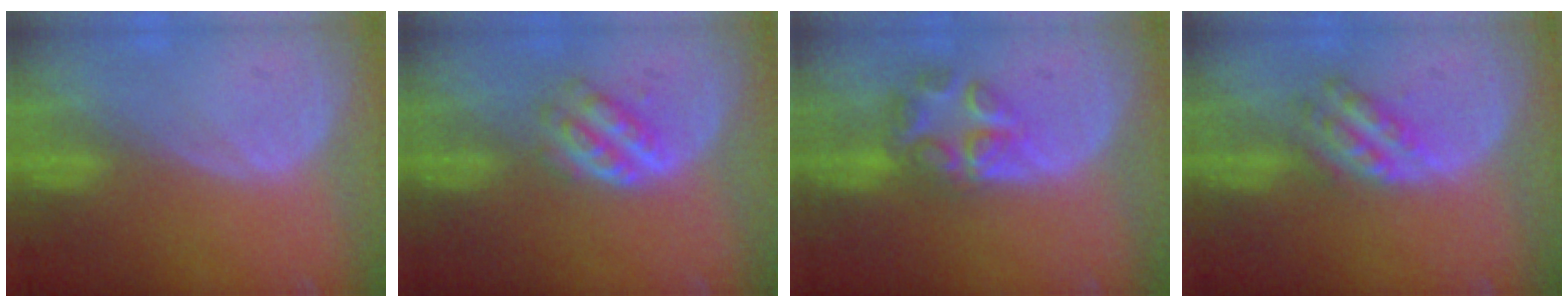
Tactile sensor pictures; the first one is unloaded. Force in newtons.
{"total": 4.8, "press": 4.4, "slide": 1.9}
{"total": 7.0, "press": 5.9, "slide": 3.8}
{"total": 5.3, "press": 4.9, "slide": 2.0}